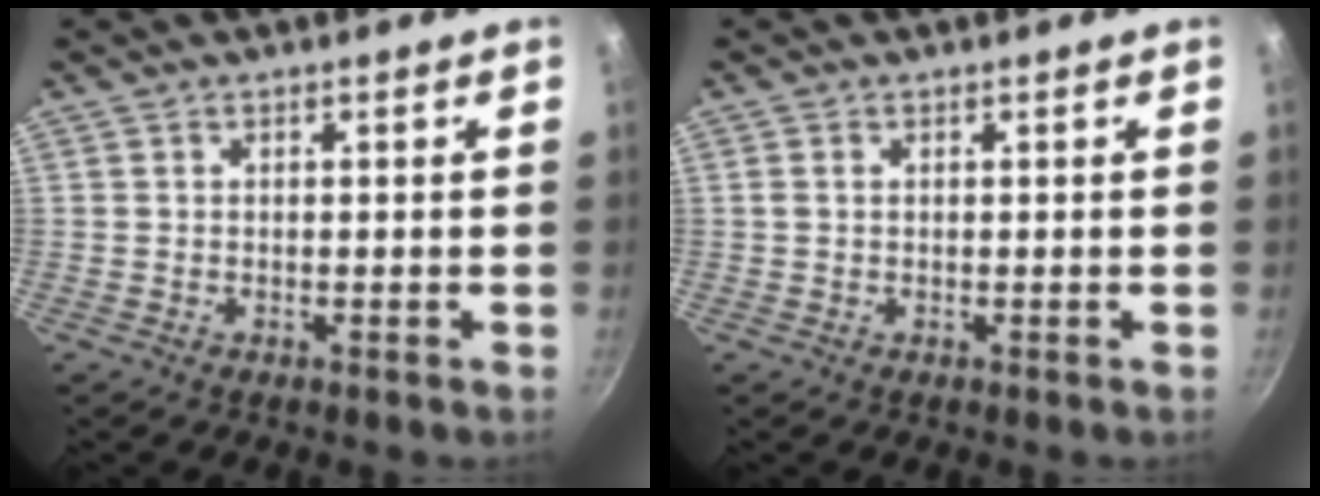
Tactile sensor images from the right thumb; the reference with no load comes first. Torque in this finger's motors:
{"motor_torque": [0.08, -0.37, -0.28, 0.24, 0.03]}